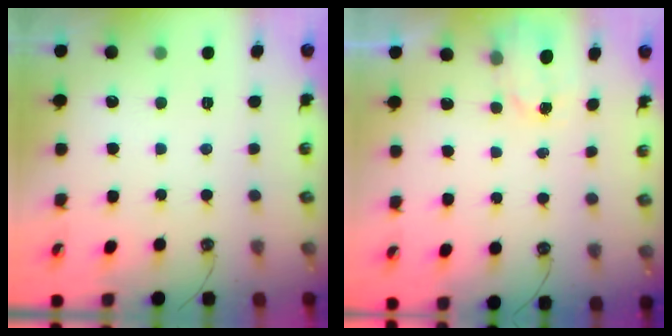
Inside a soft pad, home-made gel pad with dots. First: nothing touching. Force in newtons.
{"total": 1.5, "press": 1.5, "slide": 0.3}